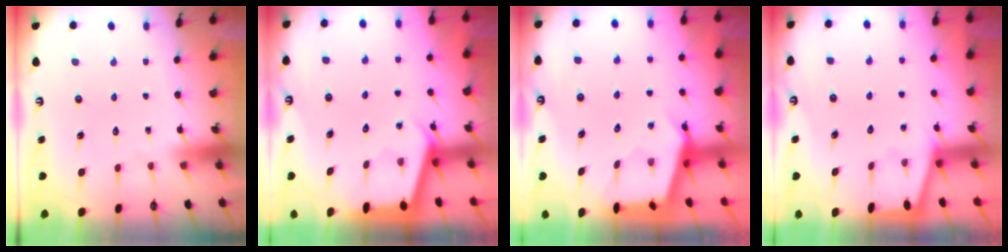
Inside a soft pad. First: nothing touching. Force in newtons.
{"total": 2.9, "press": 2.9, "slide": 0.3}
{"total": 2.7, "press": 2.7, "slide": 0.3}
{"total": 1.1, "press": 1.1, "slide": 0.3}